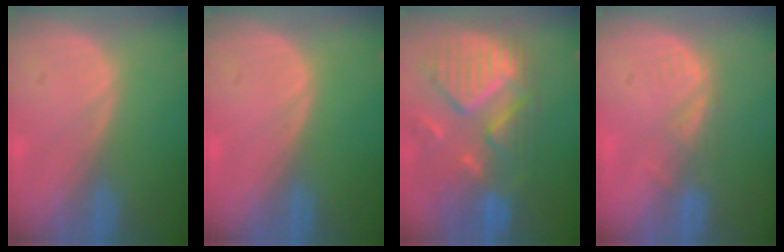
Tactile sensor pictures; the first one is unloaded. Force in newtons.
{"total": 0.0}
{"total": 12.0, "press": 10.5, "slide": 5.7}
{"total": 2.8, "press": 2.2, "slide": 1.7}